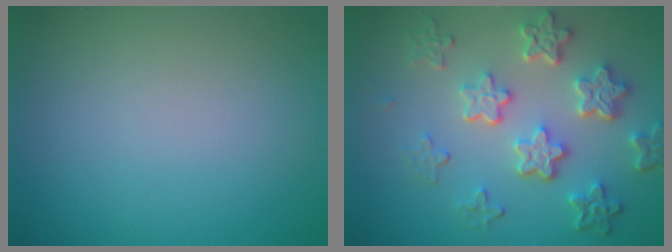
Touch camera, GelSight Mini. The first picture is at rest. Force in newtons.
{"total": 5.9, "press": 4.4, "slide": 3.9}